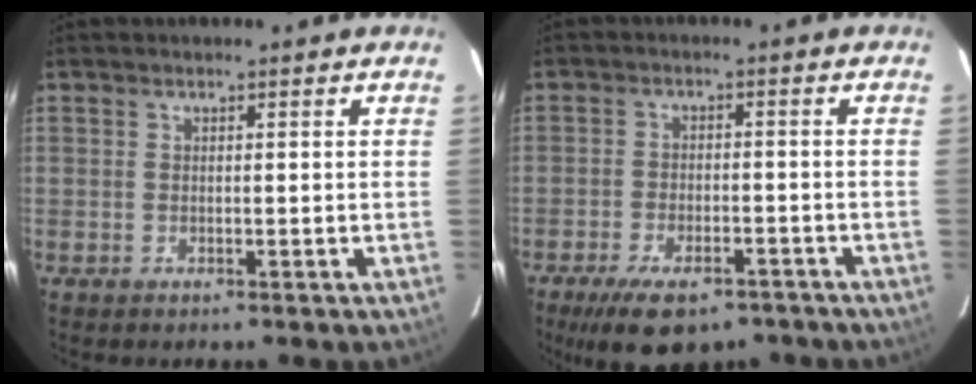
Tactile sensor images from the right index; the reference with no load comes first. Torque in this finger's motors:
{"motor_torque": [1.18, -0.96, 0.48, 0.10]}